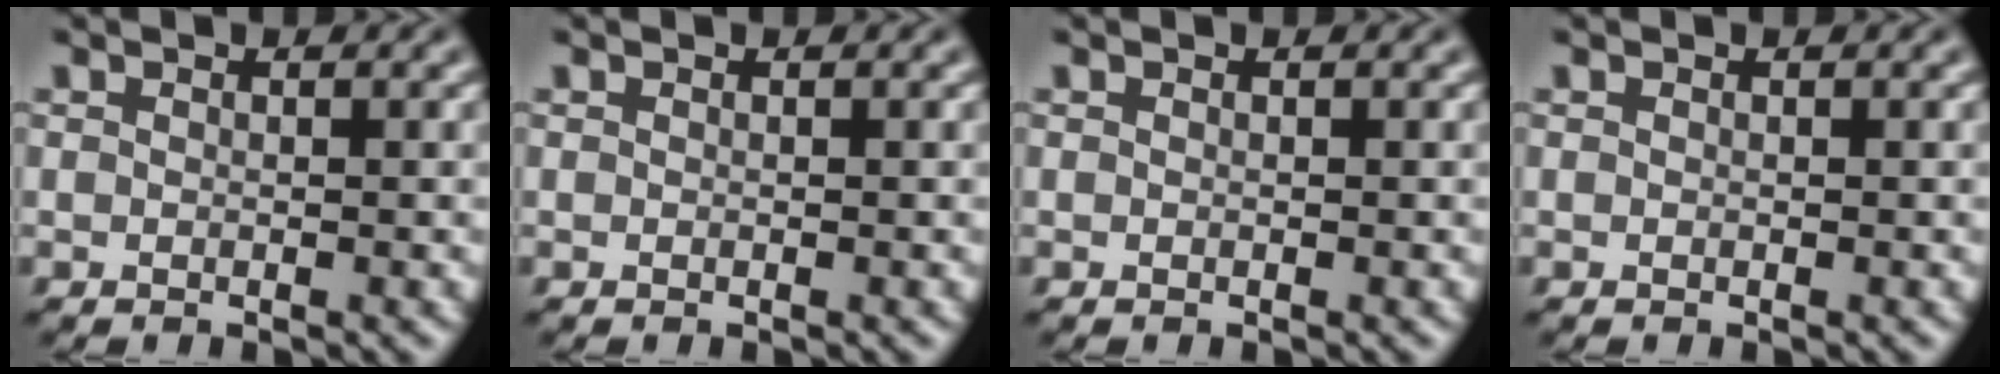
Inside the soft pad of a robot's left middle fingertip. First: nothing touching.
{"total": 0.0}
{"total": 0.0}
{"total": 0.0}